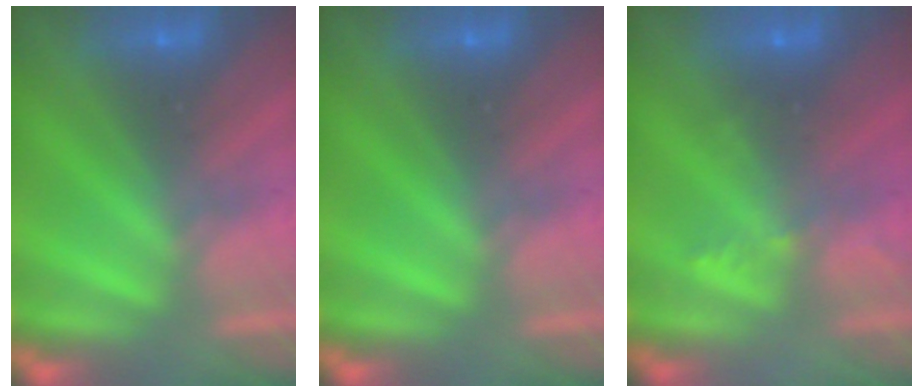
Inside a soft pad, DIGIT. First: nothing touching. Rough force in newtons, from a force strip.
{"total": 0.0}
{"total": 2.3}